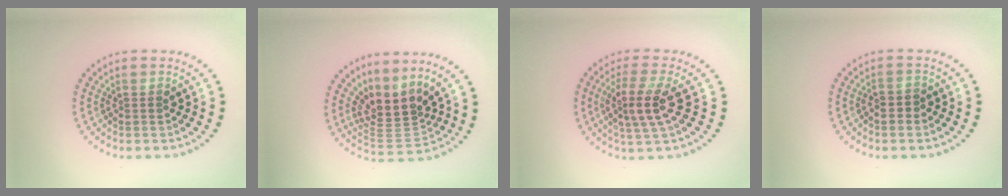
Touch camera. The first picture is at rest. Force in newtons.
{"total": 3.9, "press": 2.6, "slide": 2.9}
{"total": 3.7, "press": 3.3, "slide": 1.7}
{"total": 0.8, "press": 0.7, "slide": 0.5}